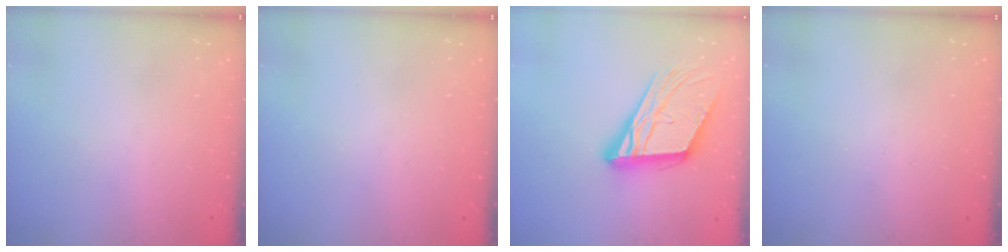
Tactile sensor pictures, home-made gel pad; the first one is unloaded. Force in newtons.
{"total": 0.0}
{"total": 18.4, "press": 18.1, "slide": 2.9}
{"total": 0.0}